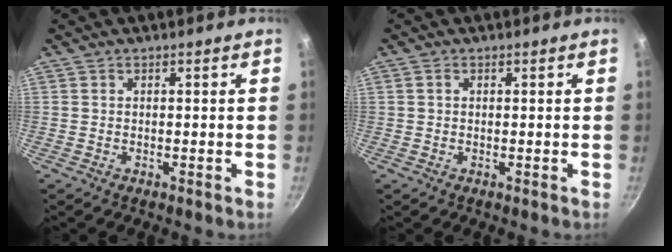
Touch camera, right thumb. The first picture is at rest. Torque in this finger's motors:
{"motor_torque": [0.21, -0.47, -0.32, -0.04, -0.06]}